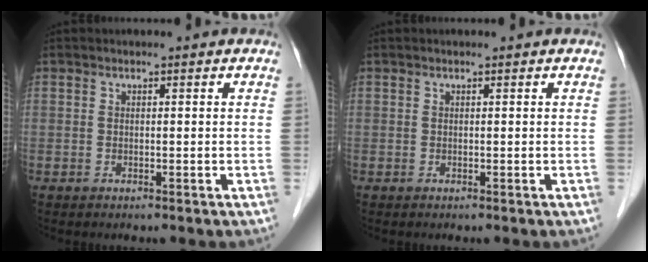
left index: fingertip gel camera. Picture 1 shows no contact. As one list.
[{"total": 0.0}]